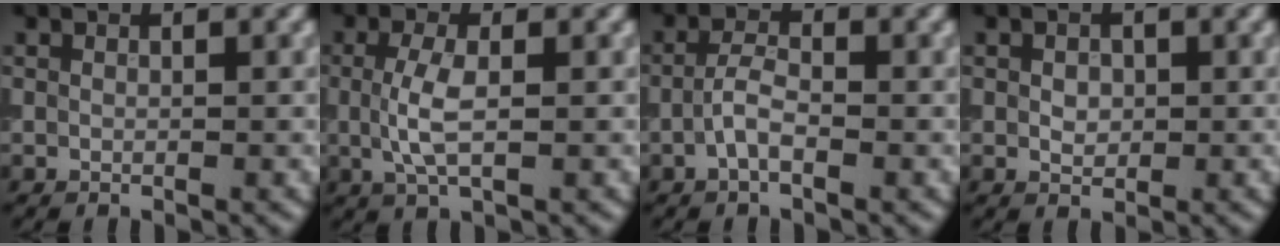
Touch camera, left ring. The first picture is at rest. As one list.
[{"total": 3.5, "force": [0.0, 1.3, 3.3], "torque": [-0.075, -0.002, 0.000]}, {"total": 2.5, "force": [-1.0, 1.0, 2.1], "torque": [-0.042, 0.006, -0.026]}, {"total": 1.6, "force": [0.1, 1.2, 1.0], "torque": [-0.017, 0.000, 0.001]}]